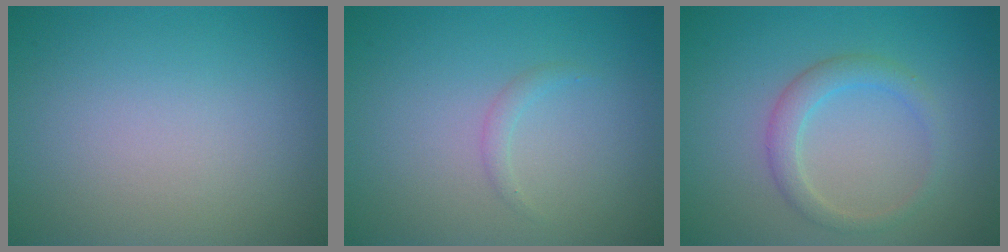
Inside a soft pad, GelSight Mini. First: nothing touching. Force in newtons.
{"total": 0.8, "press": 0.8, "slide": 0.1}
{"total": 2.3, "press": 2.3, "slide": 0.3}